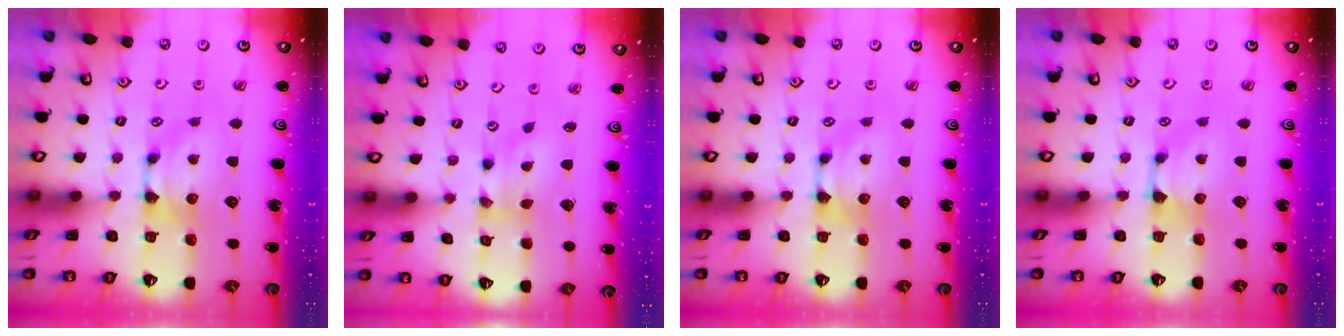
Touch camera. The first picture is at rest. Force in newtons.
{"total": 1.4, "press": 0.3, "slide": 1.4}
{"total": 0.0}
{"total": 0.0}